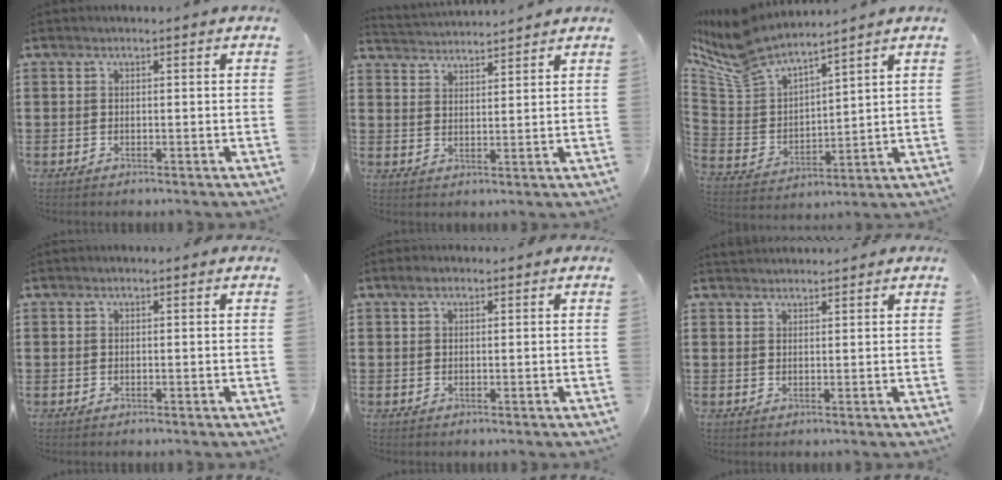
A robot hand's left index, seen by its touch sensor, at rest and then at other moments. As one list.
[{"total": 2.6, "force": [2.5, -0.3, -0.6], "torque": [0.000, -0.014, 0.045]}, {"total": 8.7, "force": [8.0, 1.9, 2.9], "torque": [-0.094, -0.044, 0.145]}, {"total": 0.0}, {"total": 1.6, "force": [0.6, 0.9, 1.1], "torque": [-0.024, 0.006, 0.010]}, {"total": 1.5, "force": [1.5, 0.1, 0.0], "torque": [-0.002, 0.003, 0.030]}]